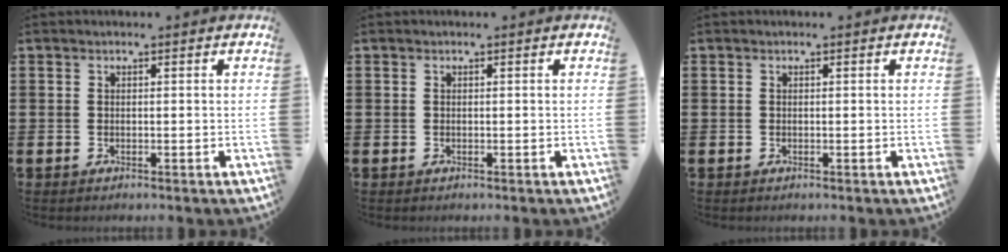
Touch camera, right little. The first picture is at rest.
{"total": 0.0}
{"total": 0.0}